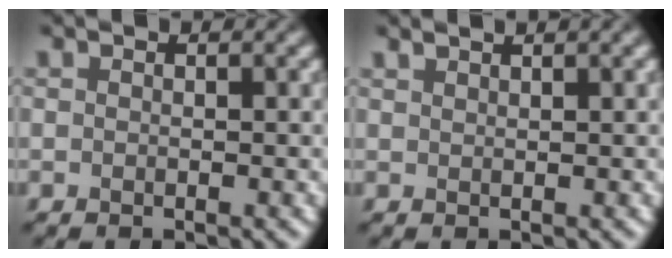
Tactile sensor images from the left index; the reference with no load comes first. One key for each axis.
{"total": 1.1, "fx": 0.9, "fy": -0.1, "fz": 0.5, "tx": -0.011, "ty": 0.005, "tz": 0.020}